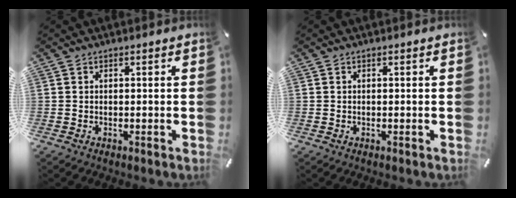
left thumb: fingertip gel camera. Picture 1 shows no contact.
{"total": 0.0}